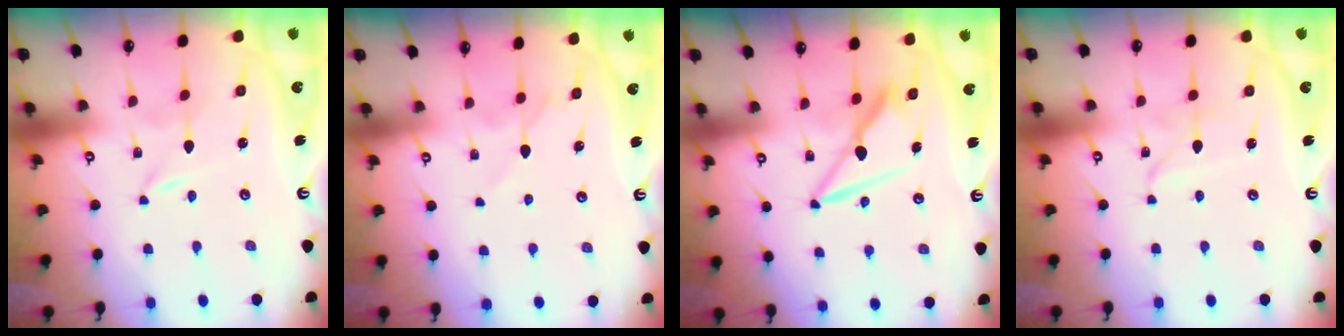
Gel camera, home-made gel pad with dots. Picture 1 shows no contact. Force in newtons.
{"total": 5.5, "press": 5.4, "slide": 0.8}
{"total": 7.8, "press": 7.8, "slide": 0.7}
{"total": 2.2, "press": 2.2, "slide": 0.2}